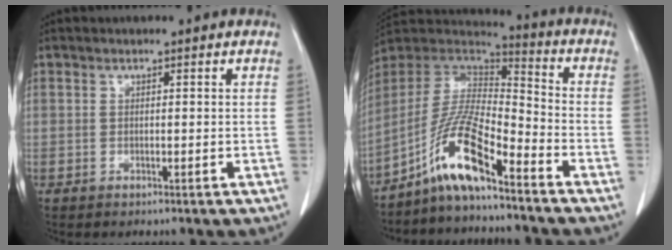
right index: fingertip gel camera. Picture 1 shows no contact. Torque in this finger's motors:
{"motor_torque": [1.04, -0.63, 0.42, 0.11]}